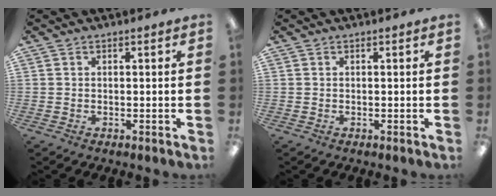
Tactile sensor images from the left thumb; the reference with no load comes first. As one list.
[{"total": 0.0}]